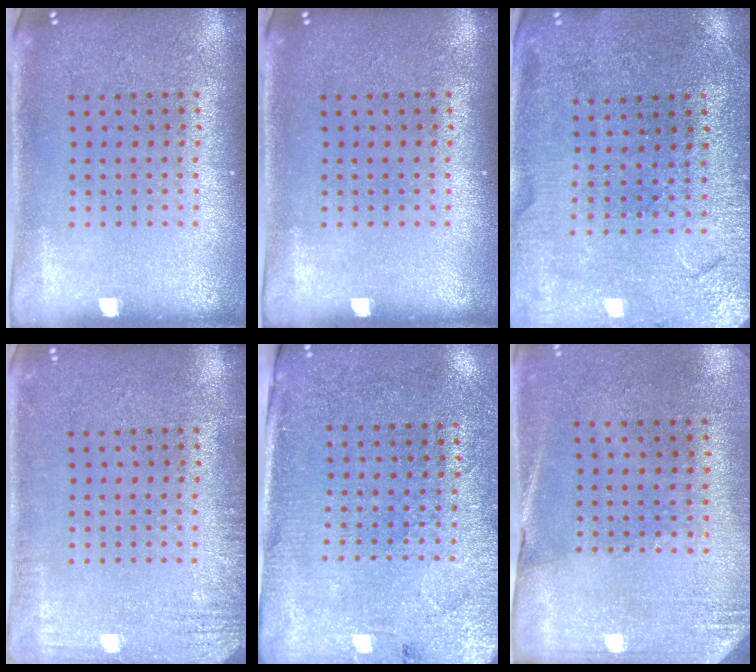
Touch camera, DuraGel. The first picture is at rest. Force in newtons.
{"total": 0.0}
{"total": 1.0, "press": 0.9, "slide": 0.3}
{"total": 2.1, "press": 2.1, "slide": 0.2}
{"total": 2.7, "press": 2.4, "slide": 1.3}
{"total": 2.7, "press": 2.4, "slide": 1.2}